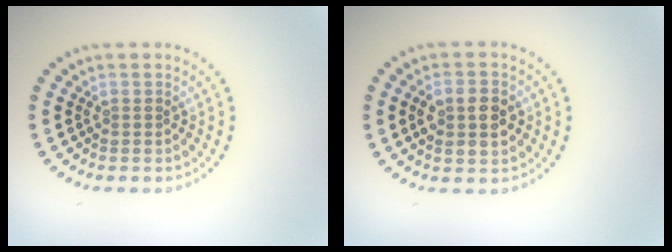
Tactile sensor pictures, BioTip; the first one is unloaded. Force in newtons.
{"total": 3.7, "press": 3.7, "slide": 0.1}